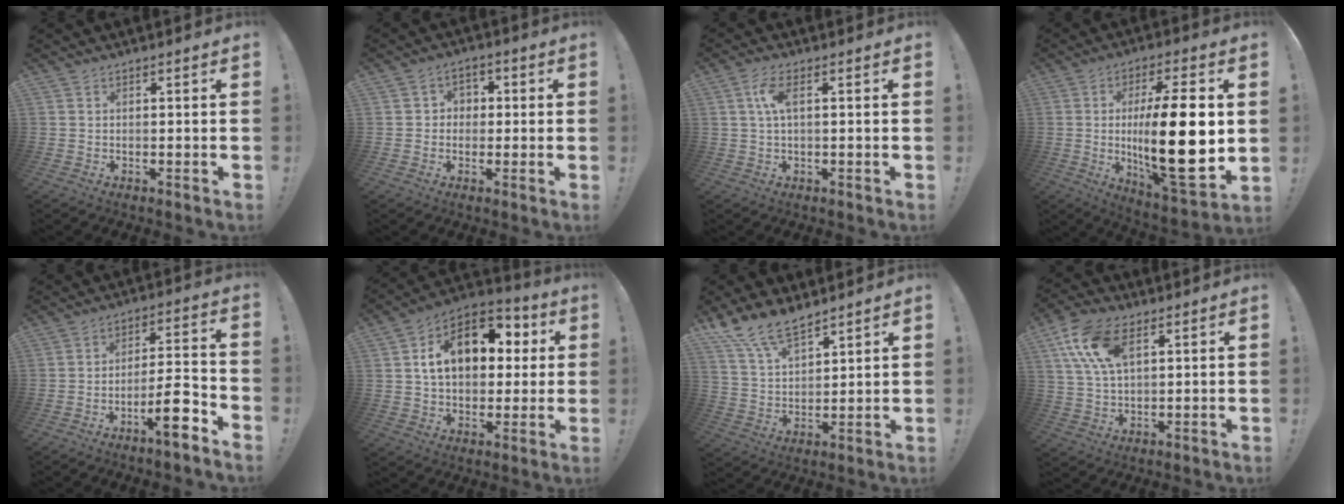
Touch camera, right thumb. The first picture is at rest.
{"total": 4.0, "force": [-0.7, 3.8, 1.1], "torque": [-0.019, 0.013, -0.012]}
{"total": 5.1, "force": [1.1, 1.7, 4.7], "torque": [-0.082, 0.001, 0.018]}
{"total": 24.3, "force": [0.6, 7.2, 23.1], "torque": [-0.396, -0.020, 0.008]}
{"total": 11.1, "force": [-6.5, 2.6, 8.6], "torque": [-0.126, 0.038, -0.110]}
{"total": 17.2, "force": [4.8, 11.7, 11.6], "torque": [-0.170, -0.008, 0.087]}
{"total": 11.9, "force": [9.7, 4.7, 5.0], "torque": [-0.112, -0.055, 0.188]}
{"total": 14.2, "force": [6.2, 8.1, 9.8], "torque": [-0.179, -0.013, 0.117]}